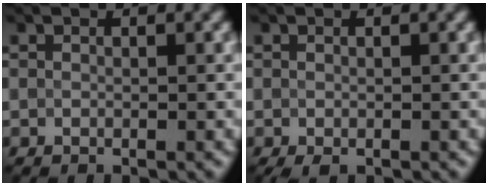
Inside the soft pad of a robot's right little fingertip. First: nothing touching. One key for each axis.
{"total": 0.7, "fx": -0.4, "fy": 0.1, "fz": 0.6, "tx": -0.012, "ty": -0.005, "tz": -0.004}